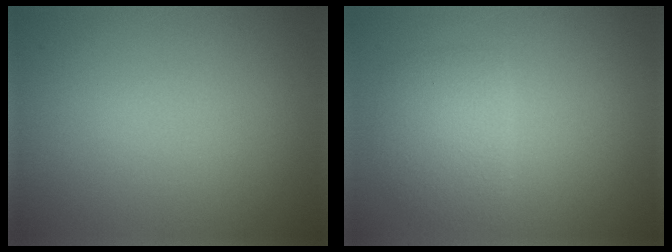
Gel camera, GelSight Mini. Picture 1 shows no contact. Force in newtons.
{"total": 2.9, "press": 2.9, "slide": 0.1}